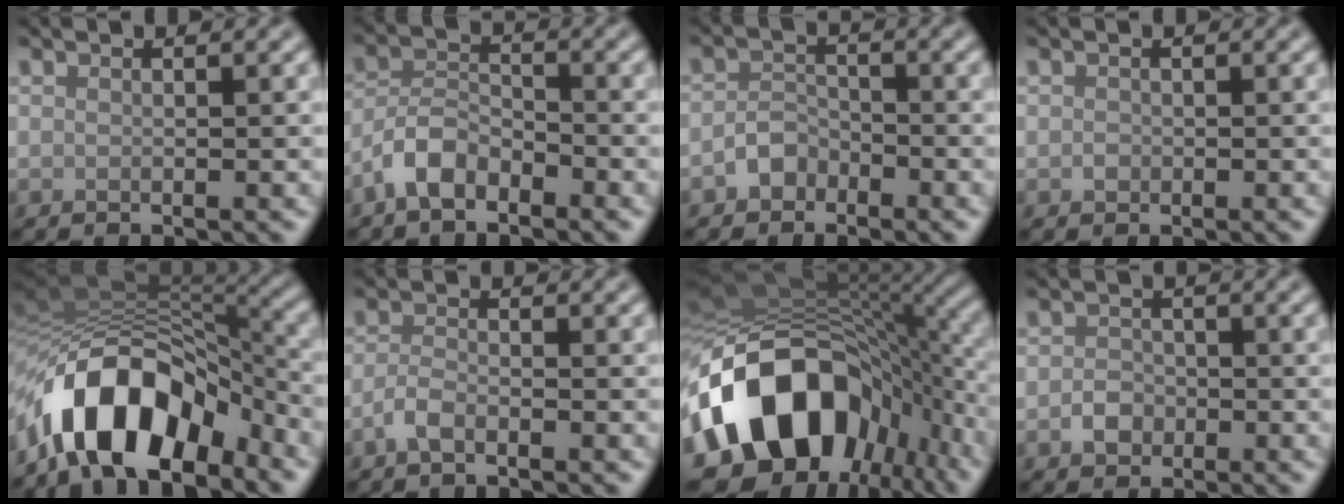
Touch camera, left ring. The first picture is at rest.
{"total": 3.8, "force": [-2.6, 1.8, 2.0], "torque": [-0.037, 0.008, -0.060]}
{"total": 2.2, "force": [-1.5, 1.5, 0.7], "torque": [-0.008, 0.009, -0.032]}
{"total": 0.7, "force": [-0.2, 0.6, 0.2], "torque": [-0.001, -0.003, -0.006]}
{"total": 11.4, "force": [-6.3, 5.8, 7.6], "torque": [-0.118, 0.011, -0.110]}
{"total": 1.8, "force": [-1.2, 0.7, 1.2], "torque": [-0.026, 0.002, -0.028]}
{"total": 16.6, "force": [-5.8, 11.3, 10.6], "torque": [-0.190, -0.007, -0.092]}
{"total": 1.9, "force": [-0.8, 1.5, 0.7], "torque": [-0.008, 0.002, -0.019]}